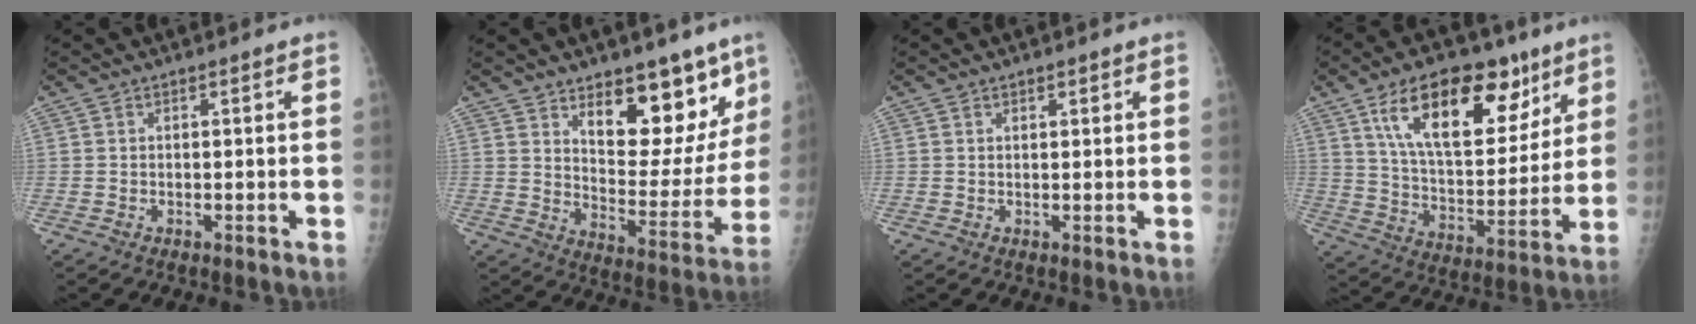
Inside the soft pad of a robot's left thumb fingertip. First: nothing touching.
{"total": 16.6, "force": [10.4, 7.9, 10.3], "torque": [-0.080, -0.075, 0.161]}
{"total": 1.4, "force": [0.9, 0.8, 0.8], "torque": [-0.003, -0.003, 0.011]}
{"total": 23.2, "force": [12.0, 11.4, 16.2], "torque": [-0.215, -0.038, 0.206]}